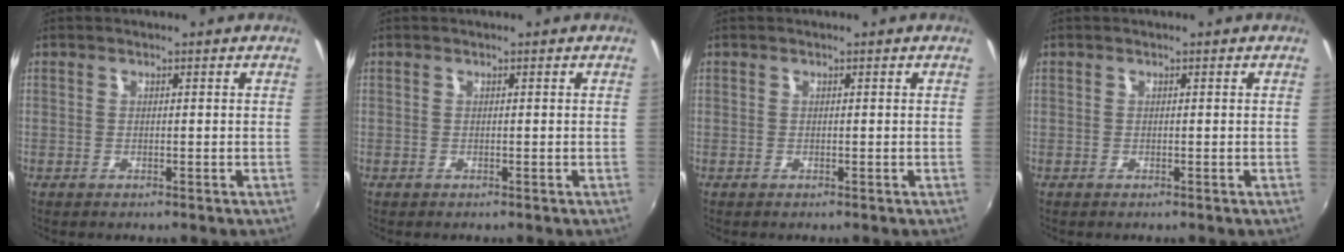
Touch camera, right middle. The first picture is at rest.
{"total": 0.0}
{"total": 0.0}
{"total": 0.0}